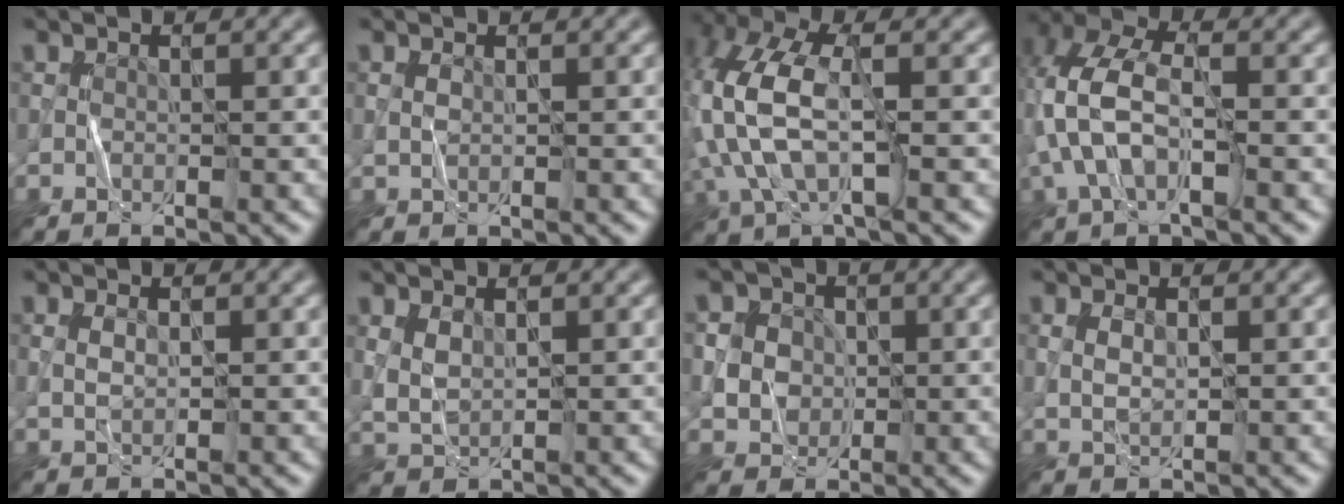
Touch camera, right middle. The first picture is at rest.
{"total": 0.8, "force": [0.2, 0.4, 0.7], "torque": [-0.017, 0.001, 0.003]}
{"total": 9.0, "force": [-0.4, 4.2, 8.0], "torque": [-0.198, 0.013, -0.017]}
{"total": 7.1, "force": [-0.9, 3.6, 6.0], "torque": [-0.143, 0.019, -0.027]}
{"total": 1.2, "force": [0.2, 0.5, 1.0], "torque": [-0.024, 0.001, 0.004]}
{"total": 1.8, "force": [0.8, 0.9, 1.3], "torque": [-0.033, -0.002, 0.022]}
{"total": 6.2, "force": [1.4, 5.6, 2.2], "torque": [-0.046, 0.029, 0.015]}
{"total": 1.5, "force": [0.4, 0.7, 1.3], "torque": [-0.032, 0.000, 0.009]}